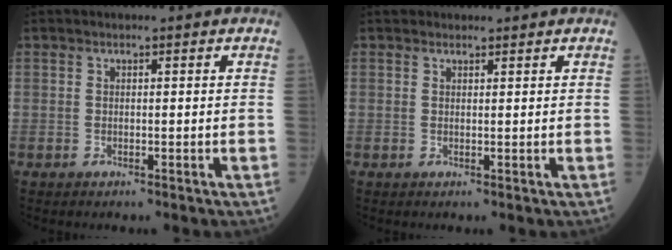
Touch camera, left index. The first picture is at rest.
{"total": 0.9, "force": [0.8, 0.3, 0.0], "torque": [-0.005, 0.002, 0.013]}